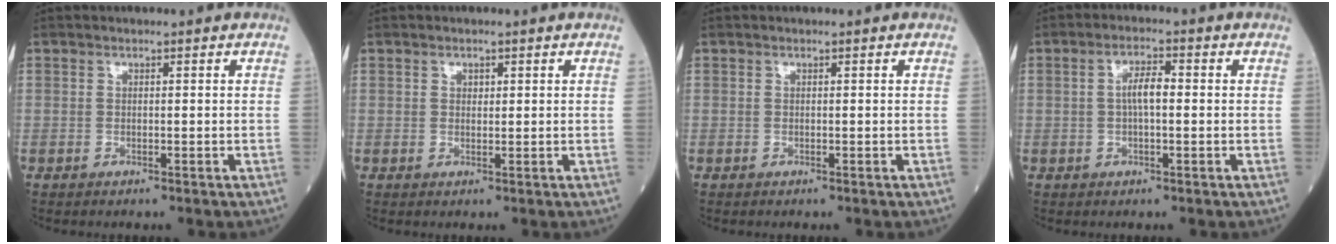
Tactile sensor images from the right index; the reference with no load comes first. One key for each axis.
{"total": 1.0, "fx": 0.4, "fy": 0.8, "fz": 0.5, "tx": -0.004, "ty": -0.001, "tz": 0.005}
{"total": 0.0}
{"total": 3.6, "fx": 0.1, "fy": 1.0, "fz": 3.4, "tx": -0.065, "ty": 0.013, "tz": -0.001}